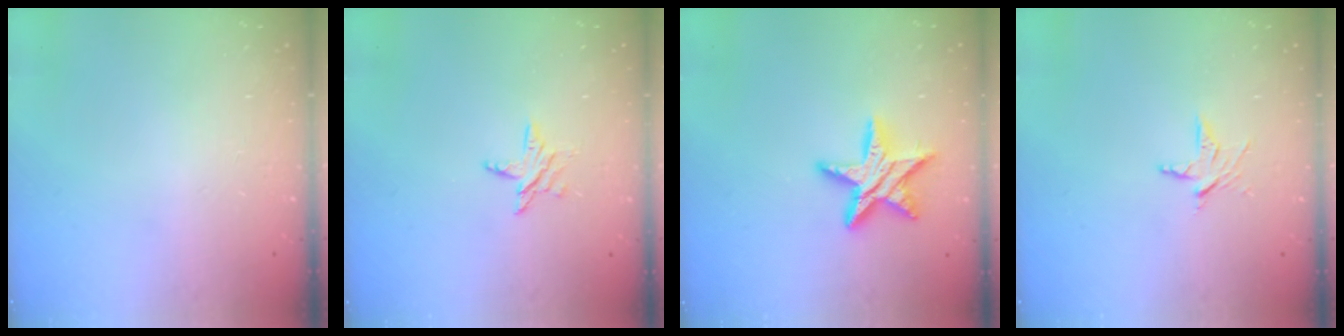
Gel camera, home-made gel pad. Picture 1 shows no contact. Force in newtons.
{"total": 5.0, "press": 5.0, "slide": 0.6}
{"total": 12.3, "press": 12.3, "slide": 0.8}
{"total": 4.8, "press": 4.7, "slide": 0.3}